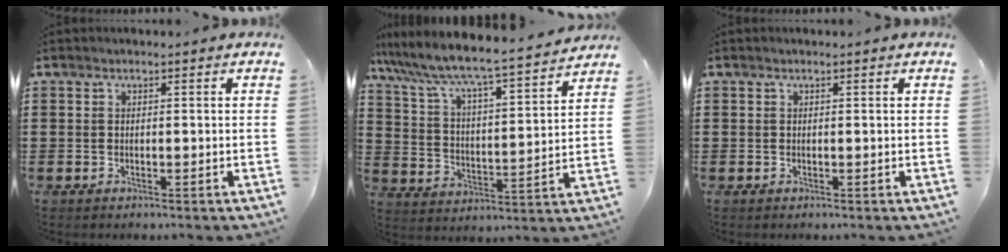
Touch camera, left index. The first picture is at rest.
{"total": 6.0, "force": [5.6, -0.1, 2.2], "torque": [-0.071, -0.053, 0.085]}
{"total": 0.0}